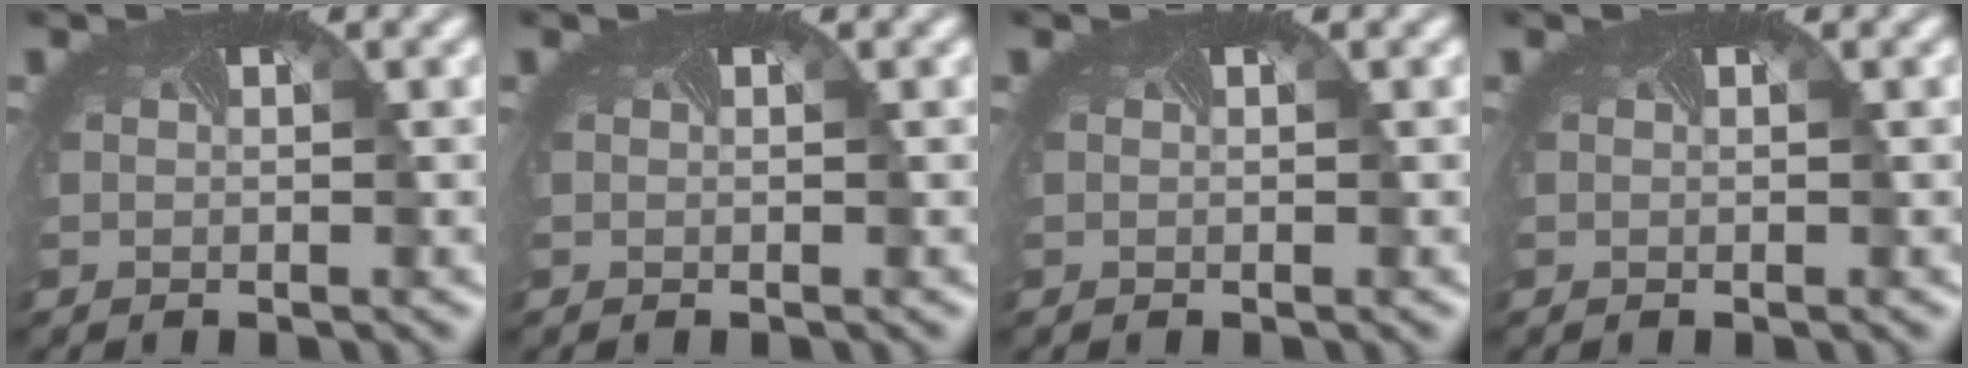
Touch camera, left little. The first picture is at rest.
{"total": 0.0}
{"total": 0.0}
{"total": 0.0}